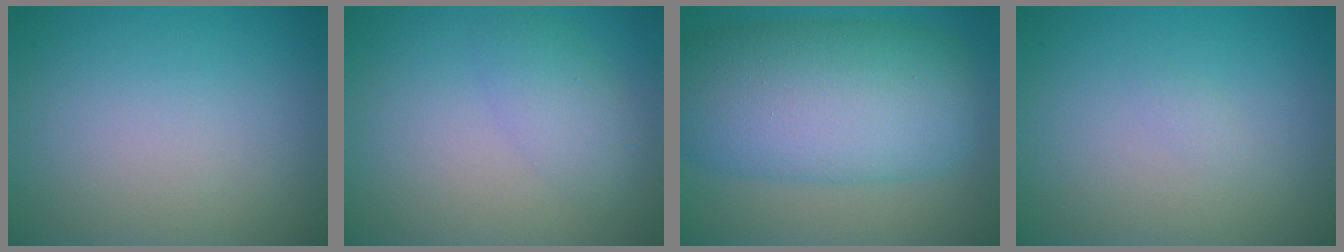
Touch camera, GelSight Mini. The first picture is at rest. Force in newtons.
{"total": 2.7, "press": 2.7, "slide": 0.1}
{"total": 11.8, "press": 11.8, "slide": 0.2}
{"total": 0.5, "press": 0.5, "slide": 0.0}